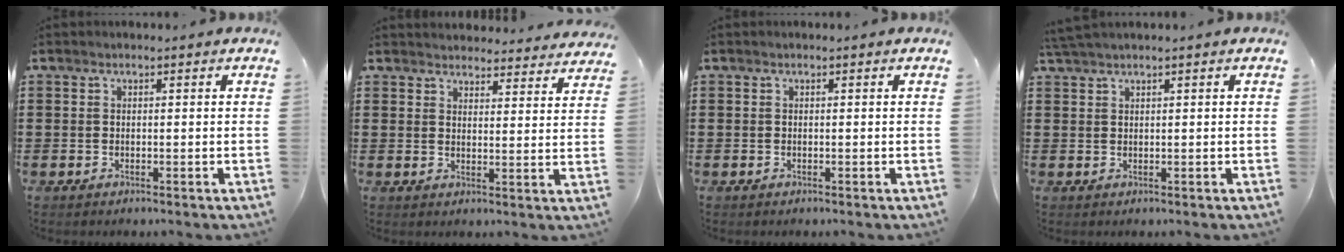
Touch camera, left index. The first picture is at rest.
{"total": 3.5, "force": [3.5, 0.1, -0.1], "torque": [-0.004, -0.024, 0.061]}
{"total": 0.0}
{"total": 1.6, "force": [1.4, -0.2, 0.8], "torque": [-0.018, -0.001, 0.028]}